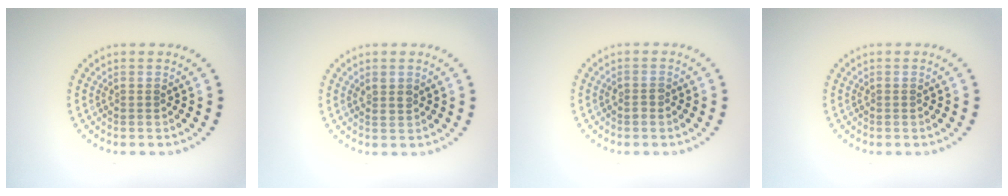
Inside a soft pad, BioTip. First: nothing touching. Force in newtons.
{"total": 1.0, "press": 0.9, "slide": 0.5}
{"total": 0.8, "press": 0.7, "slide": 0.3}
{"total": 0.0}